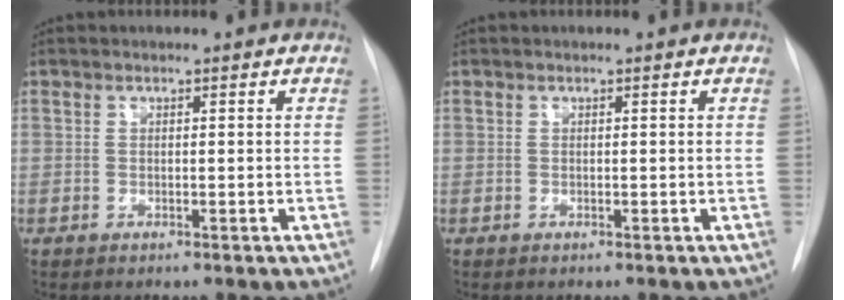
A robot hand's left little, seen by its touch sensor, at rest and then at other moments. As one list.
[{"total": 0.0}]